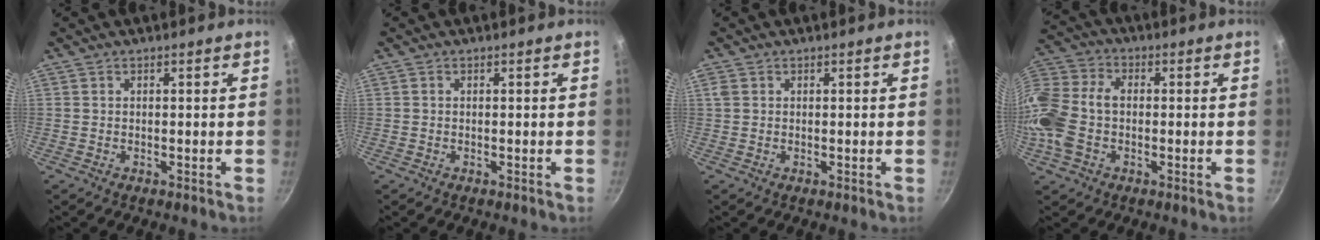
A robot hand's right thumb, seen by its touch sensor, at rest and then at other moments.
{"total": 0.0}
{"total": 1.4, "force": [0.5, 1.2, 0.7], "torque": [-0.015, 0.005, 0.011]}
{"total": 15.4, "force": [-1.4, 10.5, 11.1], "torque": [-0.274, 0.026, -0.029]}